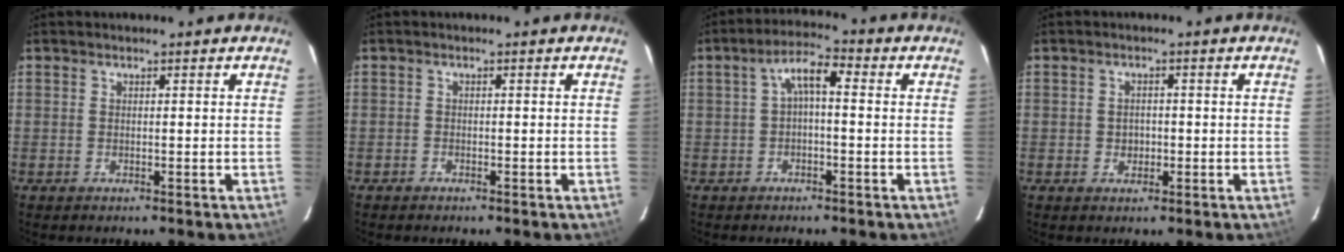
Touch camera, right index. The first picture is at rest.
{"total": 1.0, "force": [-0.8, 0.6, 0.0], "torque": [-0.002, 0.005, -0.014]}
{"total": 5.0, "force": [-0.1, 2.0, 4.6], "torque": [-0.087, 0.021, 0.001]}
{"total": 2.3, "force": [-0.5, 2.1, 0.9], "torque": [-0.015, 0.006, -0.005]}